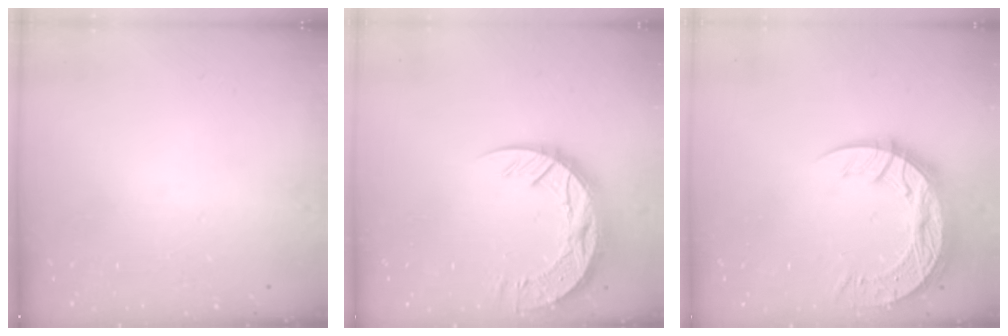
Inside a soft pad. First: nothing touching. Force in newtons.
{"total": 16.1, "press": 16.0, "slide": 1.4}
{"total": 15.4, "press": 15.3, "slide": 1.2}